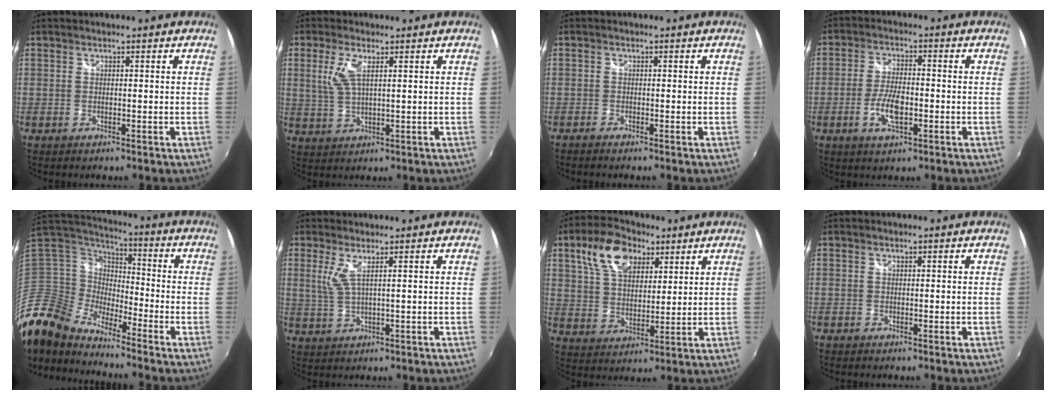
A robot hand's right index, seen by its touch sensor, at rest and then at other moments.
{"total": 5.2, "force": [1.8, 1.8, 4.6], "torque": [-0.100, 0.003, 0.038]}
{"total": 1.2, "force": [-1.1, 0.4, 0.4], "torque": [-0.013, -0.005, -0.023]}
{"total": 6.8, "force": [-2.2, 2.8, 5.8], "torque": [-0.122, -0.002, -0.041]}
{"total": 14.0, "force": [-12.0, 5.5, 4.7], "torque": [-0.109, 0.009, -0.260]}
{"total": 3.2, "force": [1.3, -0.1, 2.9], "torque": [-0.062, -0.006, 0.029]}
{"total": 12.1, "force": [6.3, 7.0, 7.6], "torque": [-0.147, 0.026, 0.114]}
{"total": 0.0}